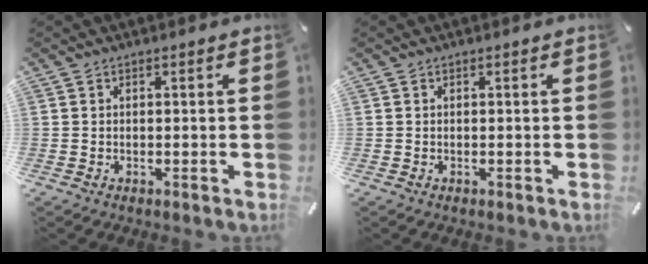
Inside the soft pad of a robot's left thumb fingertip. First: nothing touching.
{"total": 0.0}